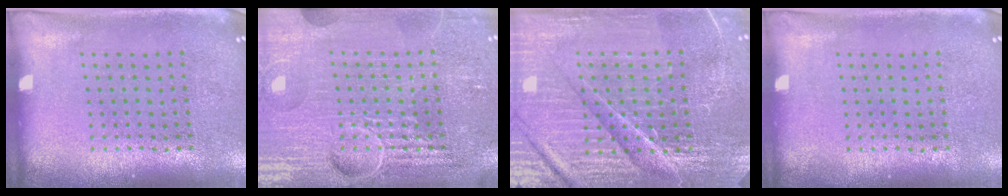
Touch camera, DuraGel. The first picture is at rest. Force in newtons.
{"total": 7.2, "press": 7.1, "slide": 0.9}
{"total": 5.6, "press": 5.2, "slide": 2.2}
{"total": 0.0}